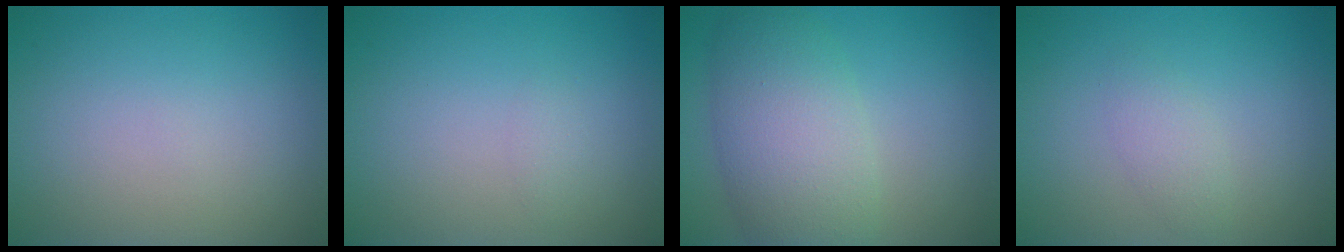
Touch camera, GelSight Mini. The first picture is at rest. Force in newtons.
{"total": 0.6, "press": 0.6, "slide": 0.0}
{"total": 7.0, "press": 7.0, "slide": 0.1}
{"total": 1.5, "press": 1.5, "slide": 0.0}